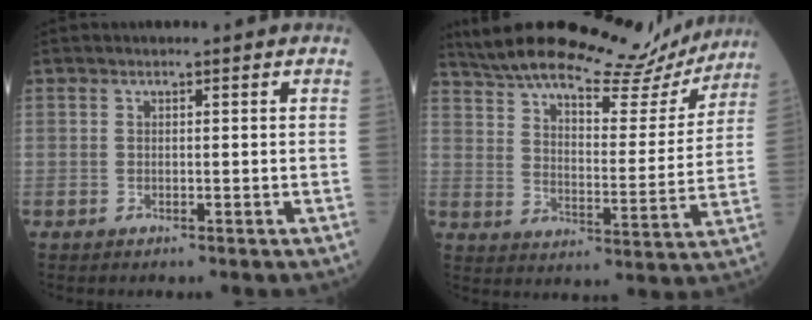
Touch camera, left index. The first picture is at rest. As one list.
[{"total": 24.4, "force": [21.8, 5.7, 9.5], "torque": [-0.160, -0.016, 0.293]}]